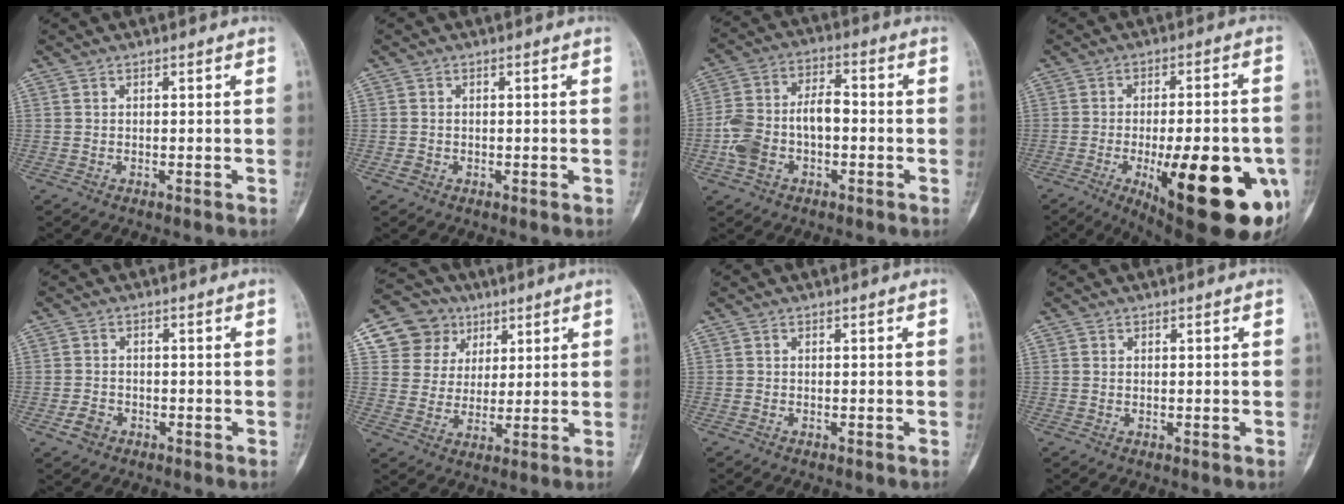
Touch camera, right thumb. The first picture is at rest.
{"total": 1.2, "force": [-0.5, 1.0, 0.3], "torque": [-0.004, 0.004, -0.008]}
{"total": 11.6, "force": [-2.2, 7.1, 8.9], "torque": [-0.175, 0.041, -0.045]}
{"total": 26.4, "force": [-8.4, 8.8, 23.4], "torque": [-0.271, -0.005, -0.095]}
{"total": 2.8, "force": [-1.3, 2.2, 0.9], "torque": [-0.013, 0.012, -0.022]}
{"total": 11.2, "force": [5.1, 9.7, 2.2], "torque": [-0.002, -0.009, 0.094]}
{"total": 0.0}
{"total": 0.0}